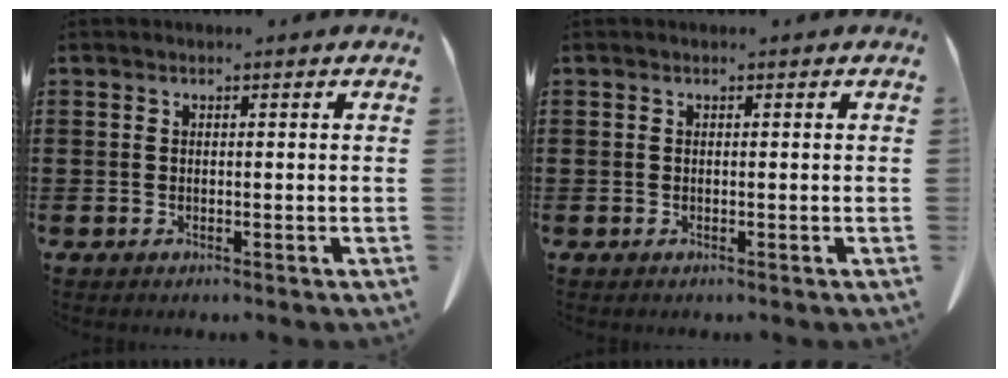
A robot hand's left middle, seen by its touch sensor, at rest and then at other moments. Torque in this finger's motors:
{"motor_torque": [0.97, -1.17, 0.00, 0.01]}